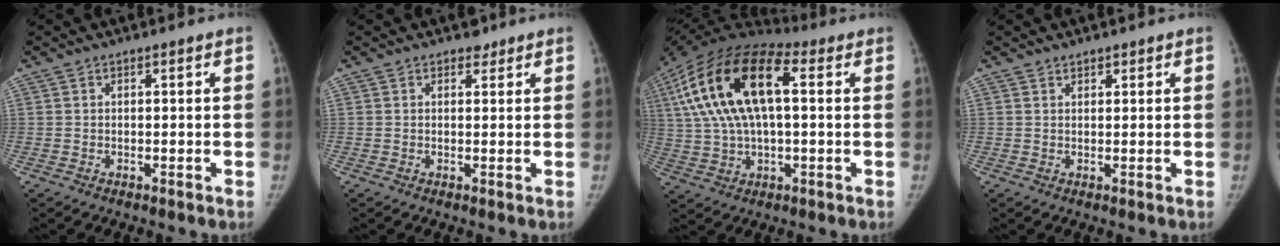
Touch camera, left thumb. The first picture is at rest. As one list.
[{"total": 1.4, "force": [1.0, 1.0, 0.2], "torque": [0.009, -0.006, 0.009]}, {"total": 21.5, "force": [4.5, 10.4, 18.3], "torque": [-0.349, 0.031, 0.067]}, {"total": 1.2, "force": [1.0, 0.7, 0.2], "torque": [0.014, -0.006, 0.011]}]